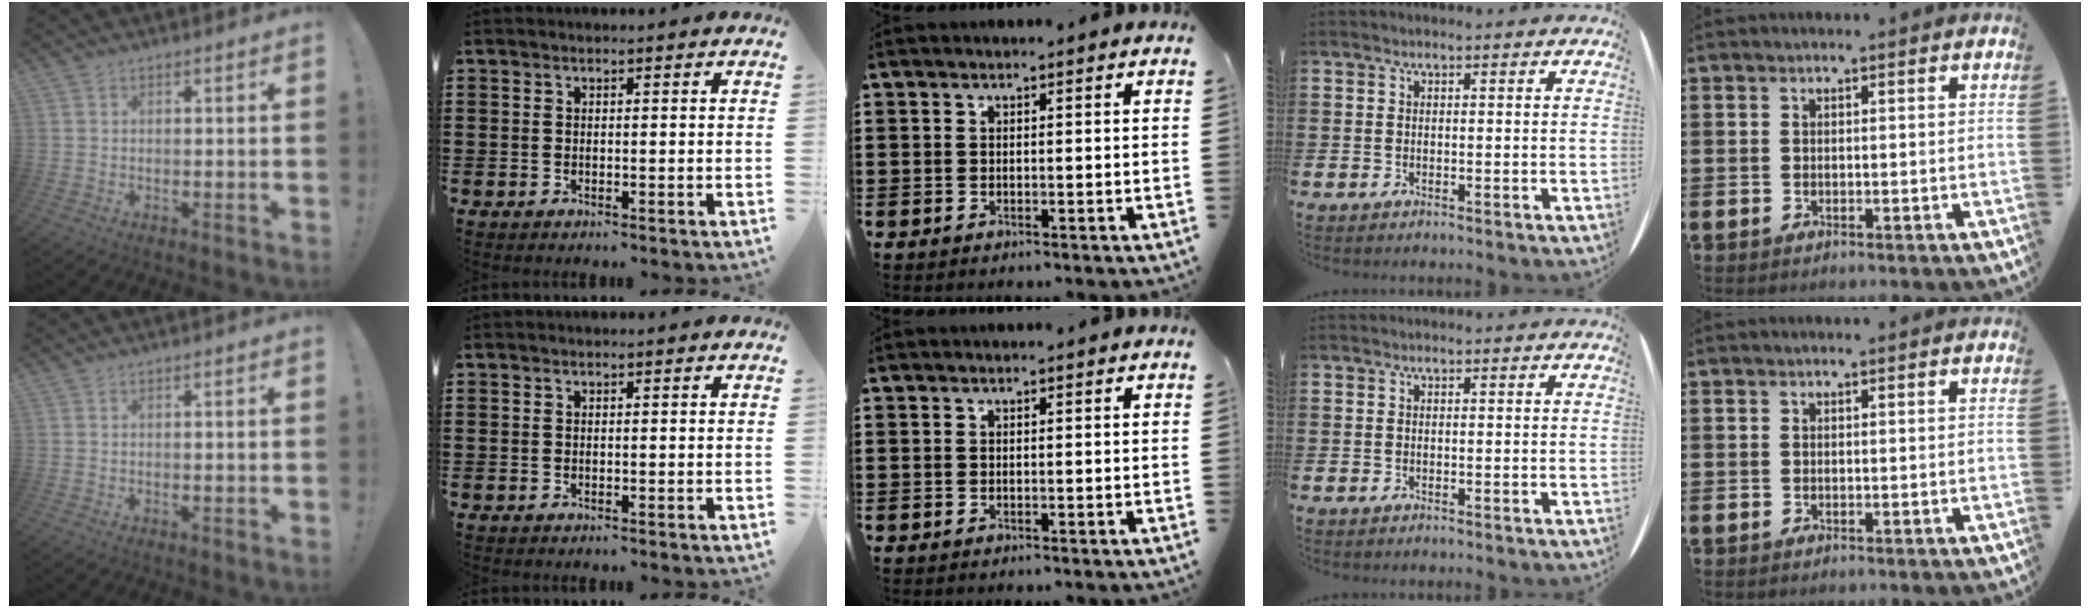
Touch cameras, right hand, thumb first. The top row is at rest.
{}